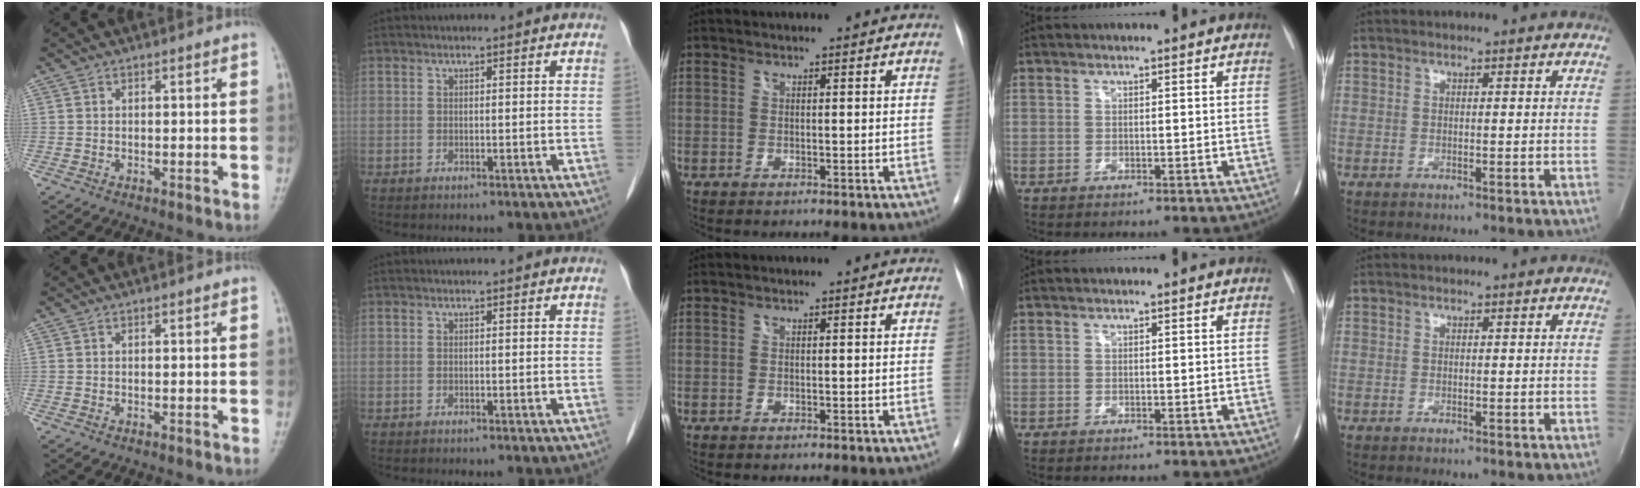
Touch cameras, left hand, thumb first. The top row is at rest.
{}